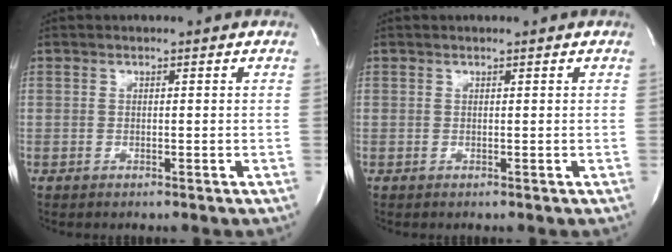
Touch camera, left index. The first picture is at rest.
{"total": 0.6, "force": [0.5, -0.1, 0.3], "torque": [-0.008, 0.003, 0.011]}